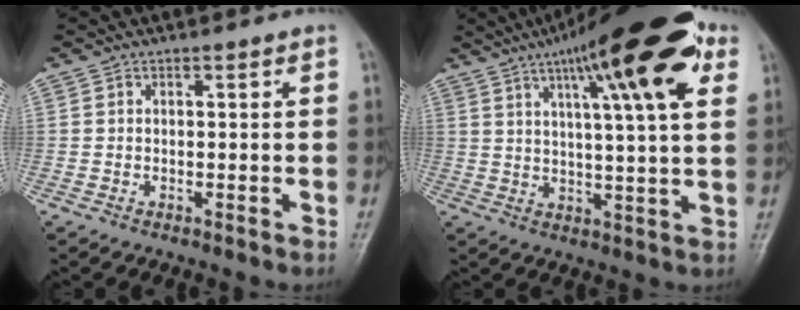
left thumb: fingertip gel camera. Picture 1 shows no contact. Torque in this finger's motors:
{"motor_torque": [0.84, 0.63, 1.54, -1.23, 0.29]}